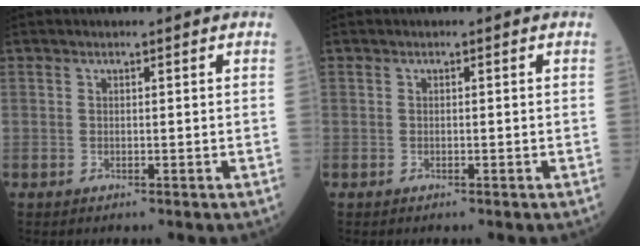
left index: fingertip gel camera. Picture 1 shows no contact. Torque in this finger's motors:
{"motor_torque": [-0.07, 0.08, 0.00, 0.00]}